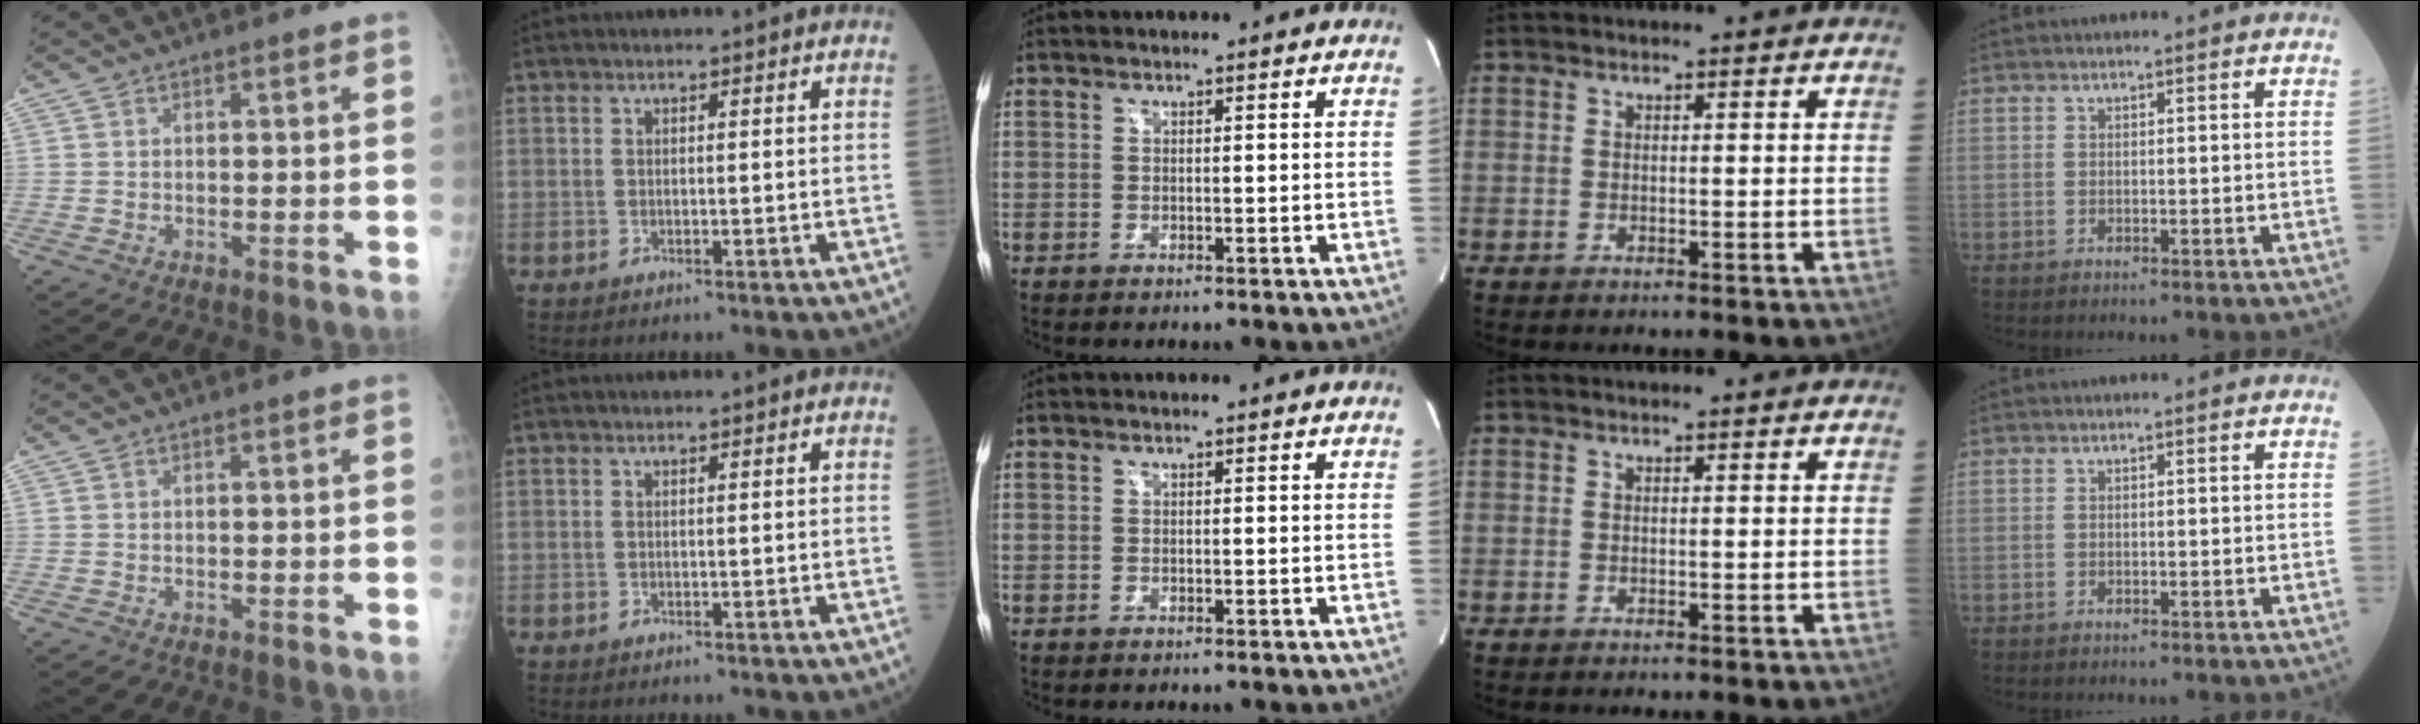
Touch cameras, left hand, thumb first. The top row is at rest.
{}